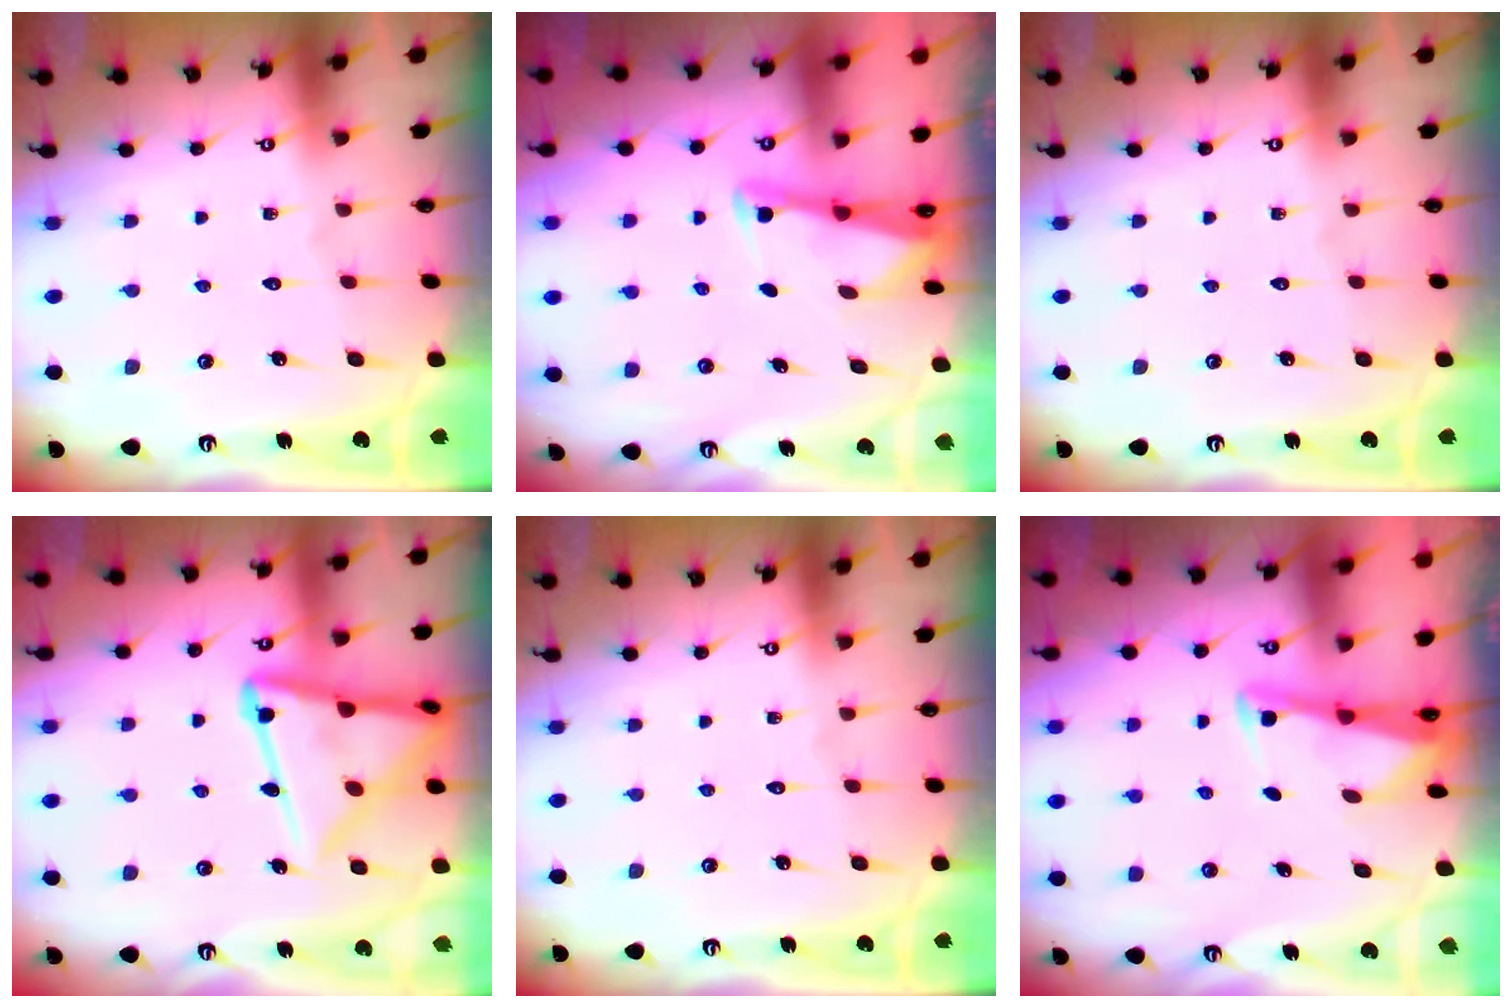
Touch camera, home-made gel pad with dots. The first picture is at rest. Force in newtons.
{"total": 2.7, "press": 2.7, "slide": 0.1}
{"total": 0.0}
{"total": 16.8, "press": 16.8, "slide": 1.6}
{"total": 0.0}
{"total": 2.7, "press": 2.7, "slide": 0.2}